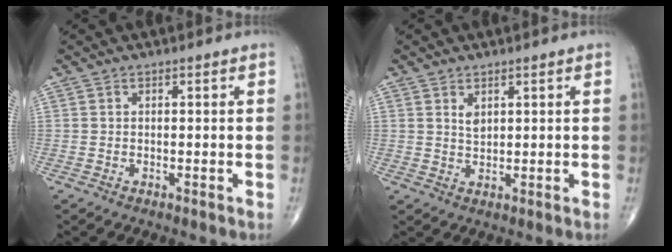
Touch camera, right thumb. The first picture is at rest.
{"total": 2.1, "force": [1.1, 1.1, 1.4], "torque": [-0.018, -0.008, 0.024]}